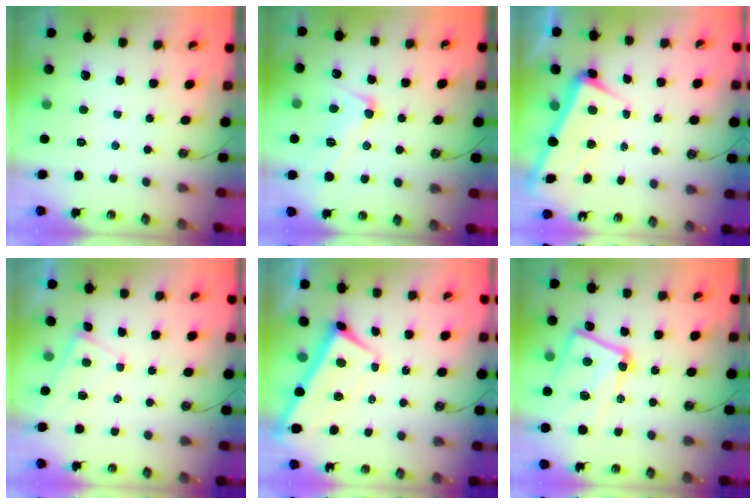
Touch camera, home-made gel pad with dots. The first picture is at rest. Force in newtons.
{"total": 3.9, "press": 3.8, "slide": 1.1}
{"total": 2.9, "press": 2.8, "slide": 1.0}
{"total": 0.6, "press": 0.6, "slide": 0.2}
{"total": 3.6, "press": 3.5, "slide": 0.7}
{"total": 13.2, "press": 13.1, "slide": 1.8}